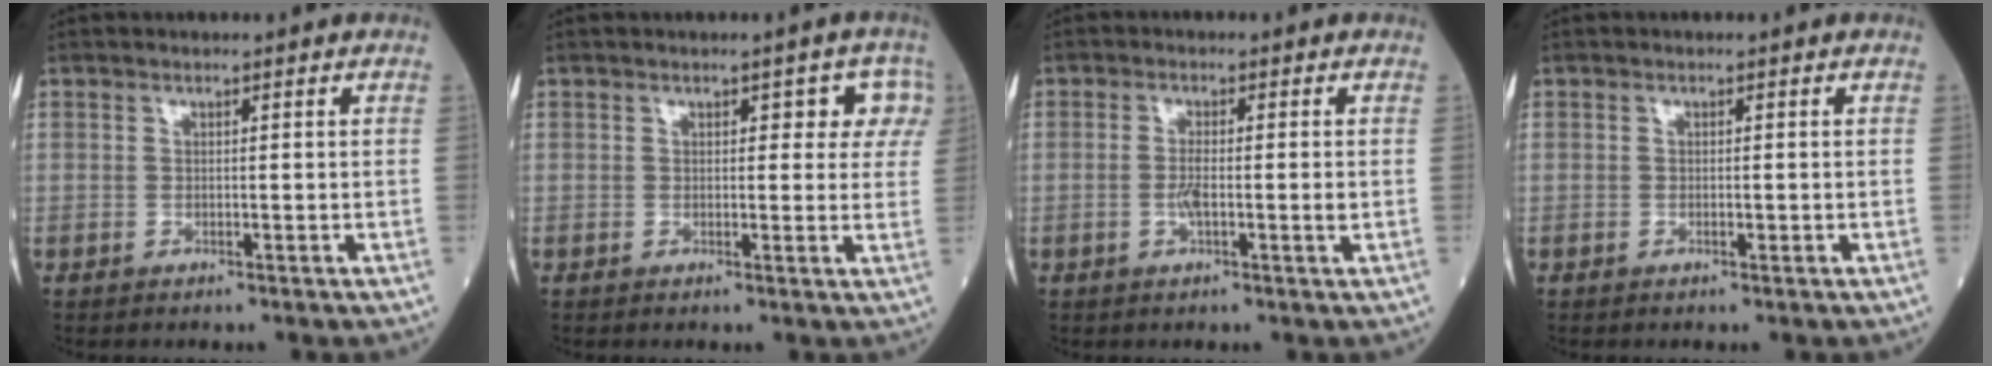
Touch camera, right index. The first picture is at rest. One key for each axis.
{"total": 4.3, "fx": 1.8, "fy": 2.5, "fz": 3.1, "tx": -0.012, "ty": 0.013, "tz": 0.013}
{"total": 3.1, "fx": -0.6, "fy": 0.3, "fz": 3.0, "tx": -0.063, "ty": -0.002, "tz": -0.013}
{"total": 0.6, "fx": -0.3, "fy": 0.1, "fz": 0.5, "tx": -0.011, "ty": -0.001, "tz": -0.003}